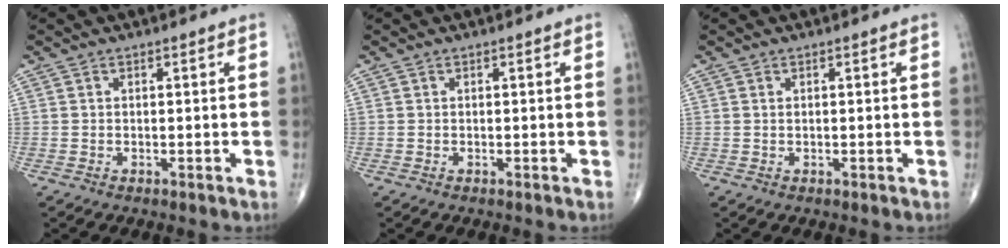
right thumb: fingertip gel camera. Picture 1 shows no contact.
{"total": 0.0}
{"total": 0.0}